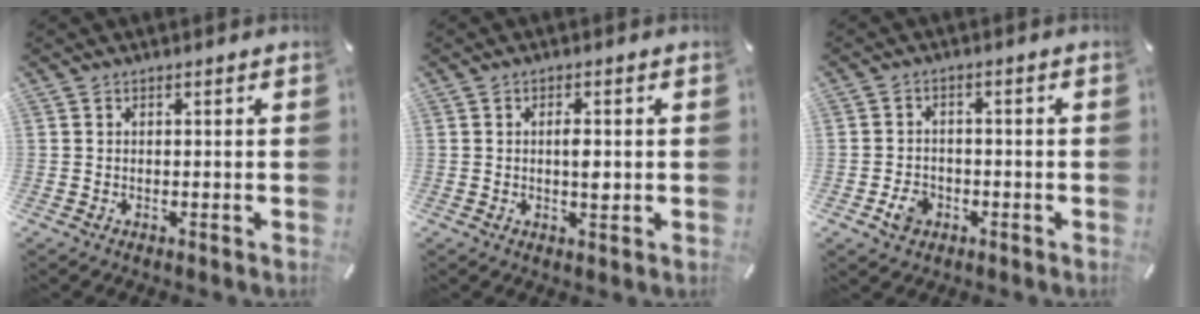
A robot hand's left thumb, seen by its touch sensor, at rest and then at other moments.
{"total": 3.4, "force": [0.1, 1.3, 3.1], "torque": [-0.053, -0.001, -0.002]}
{"total": 4.5, "force": [-1.9, 3.6, 2.0], "torque": [-0.037, 0.008, -0.033]}